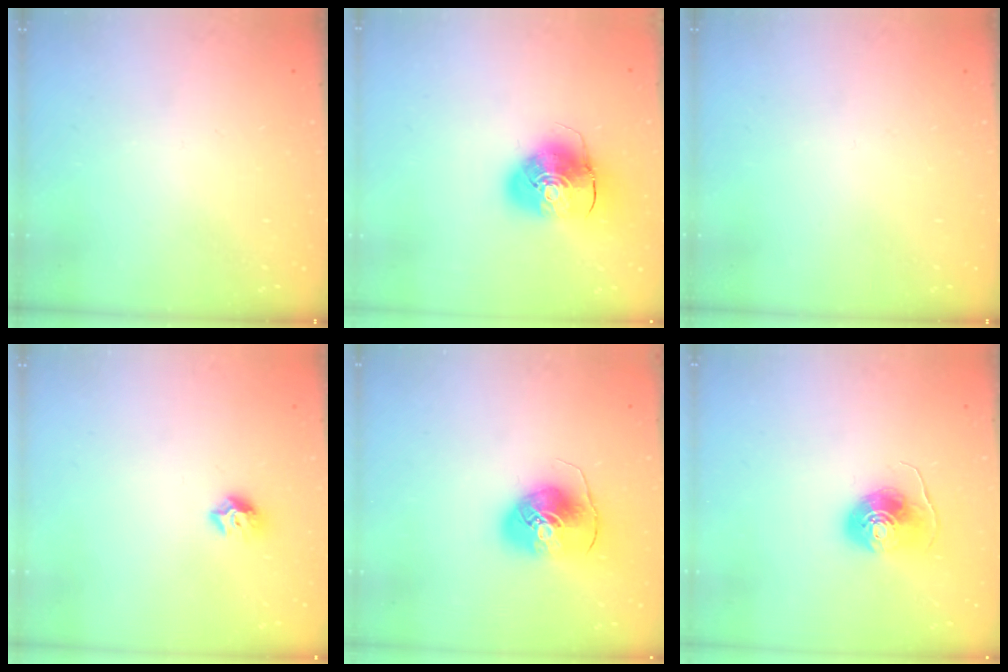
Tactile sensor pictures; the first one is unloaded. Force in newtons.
{"total": 10.4, "press": 10.2, "slide": 1.7}
{"total": 0.0}
{"total": 8.2, "press": 8.1, "slide": 1.0}
{"total": 9.3, "press": 9.2, "slide": 1.0}
{"total": 8.7, "press": 8.7, "slide": 0.5}